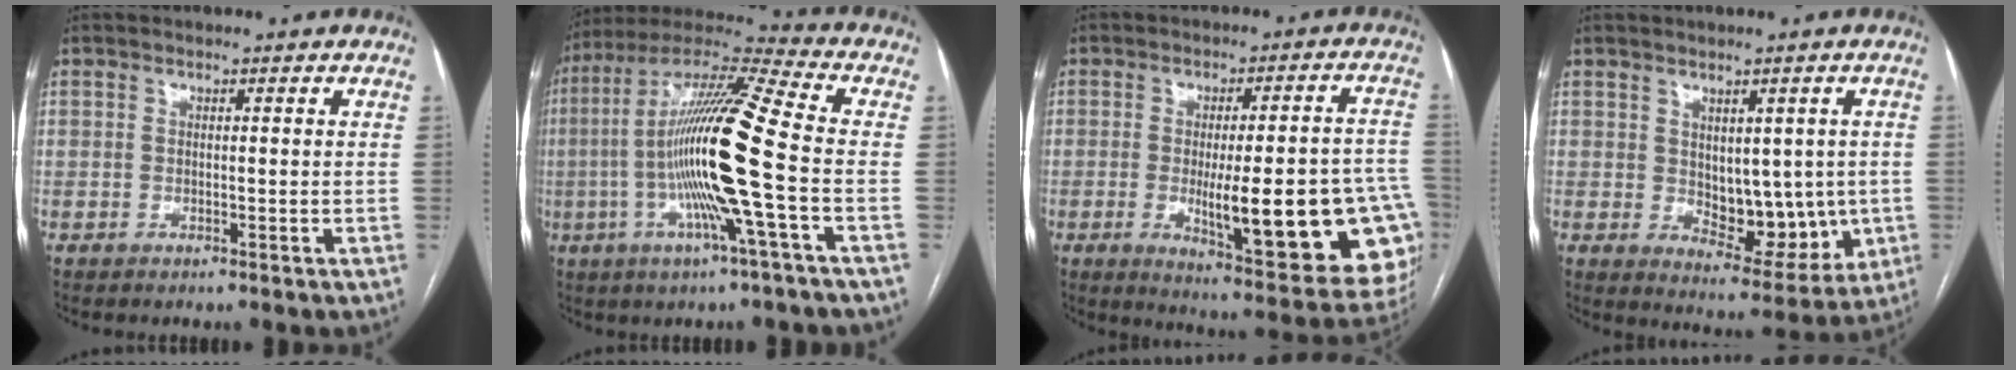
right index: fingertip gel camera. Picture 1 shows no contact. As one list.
[{"total": 18.8, "force": [-3.0, -0.7, 18.5], "torque": [-0.356, -0.001, -0.072]}, {"total": 23.9, "force": [-5.5, 5.2, 22.7], "torque": [-0.207, 0.006, -0.050]}, {"total": 9.9, "force": [-0.3, 5.5, 8.2], "torque": [-0.095, -0.003, 0.017]}]